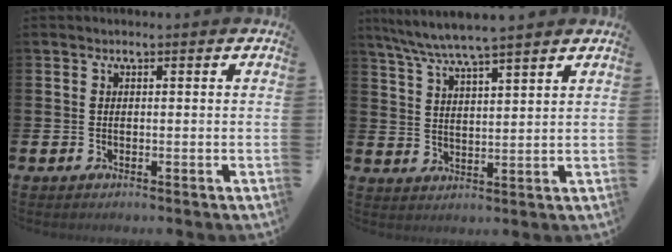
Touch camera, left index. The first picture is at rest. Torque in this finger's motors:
{"motor_torque": [0.43, -0.44, 0.82, 0.20]}